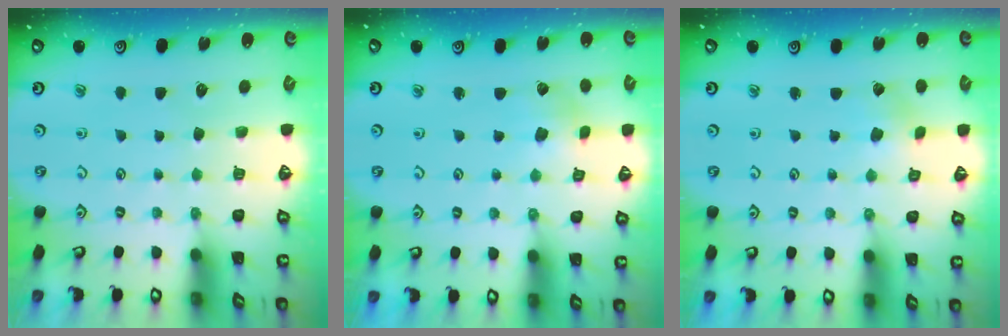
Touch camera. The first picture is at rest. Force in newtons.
{"total": 2.6, "press": 2.6, "slide": 0.5}
{"total": 1.2, "press": 1.2, "slide": 0.2}